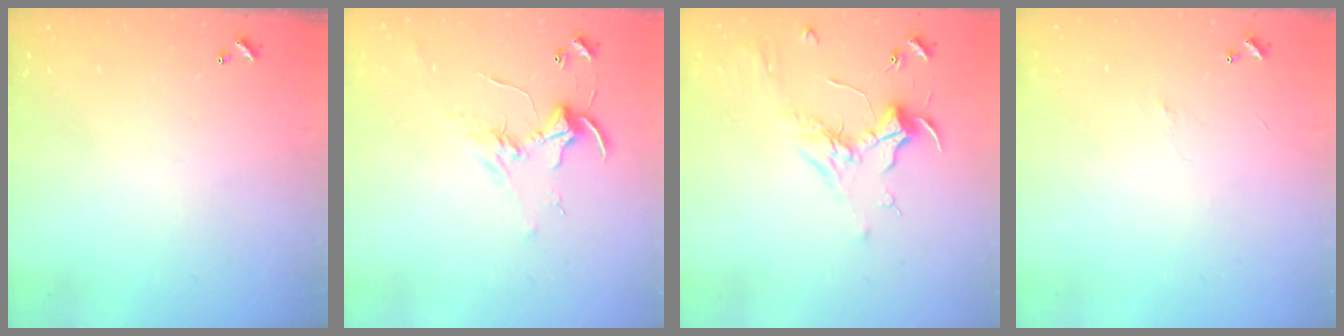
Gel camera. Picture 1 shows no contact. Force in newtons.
{"total": 2.5, "press": 2.5, "slide": 0.2}
{"total": 1.8, "press": 1.7, "slide": 0.7}
{"total": 1.8, "press": 1.7, "slide": 0.6}